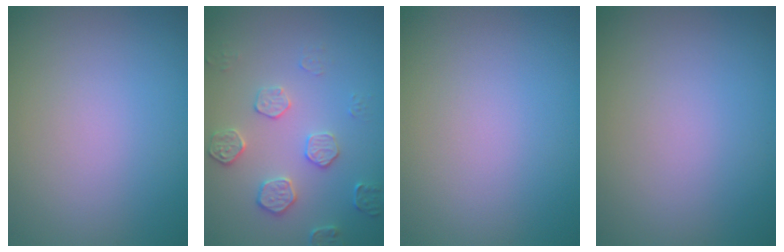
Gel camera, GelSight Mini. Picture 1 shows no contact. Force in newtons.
{"total": 2.2, "press": 1.8, "slide": 1.2}
{"total": 0.0}
{"total": 0.0}